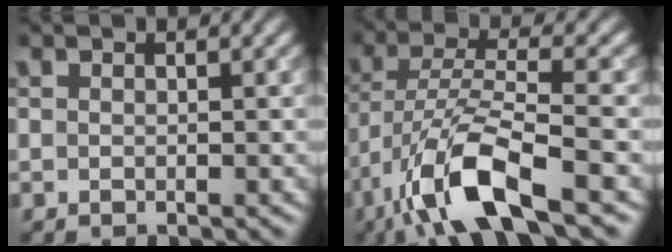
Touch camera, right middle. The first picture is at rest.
{"total": 9.3, "force": [-5.4, 2.4, 7.1], "torque": [-0.137, 0.003, -0.106]}